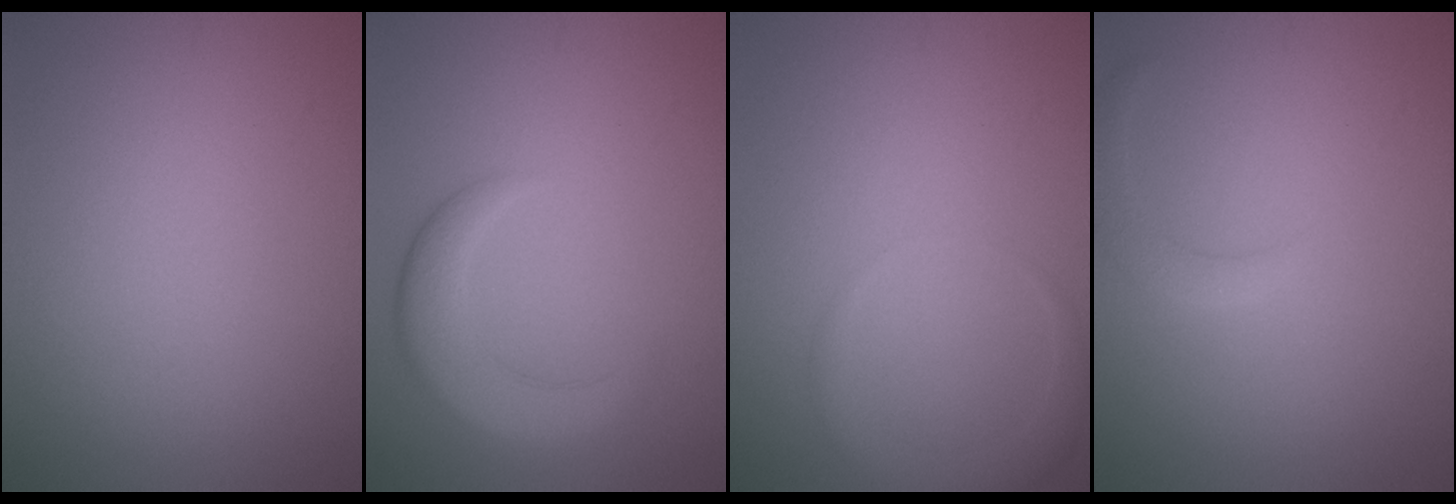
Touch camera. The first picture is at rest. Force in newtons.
{"total": 4.3, "press": 4.3, "slide": 0.2}
{"total": 2.2, "press": 2.2, "slide": 0.2}
{"total": 1.9, "press": 1.8, "slide": 0.1}